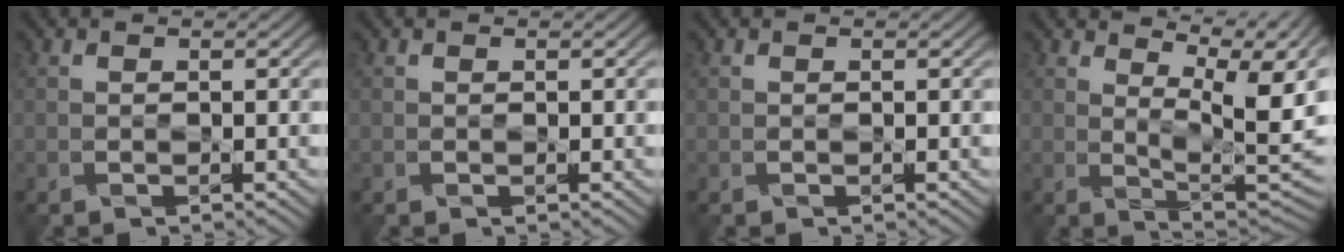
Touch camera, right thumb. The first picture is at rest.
{"total": 0.0}
{"total": 0.0}
{"total": 9.4, "force": [5.0, 3.5, 7.2], "torque": [-0.122, 0.006, 0.083]}